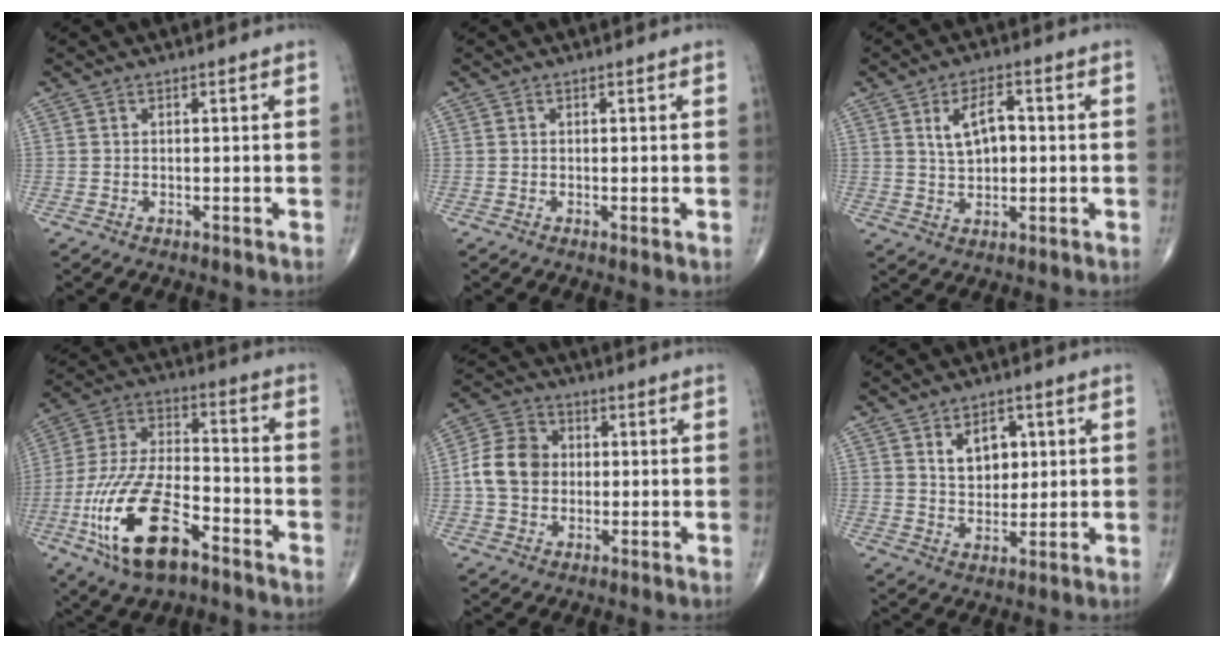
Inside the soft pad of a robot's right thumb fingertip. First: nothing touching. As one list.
[{"total": 0.5, "force": [0.0, 0.2, 0.5], "torque": [-0.012, -0.003, -0.002]}, {"total": 6.8, "force": [1.3, 3.8, 5.5], "torque": [-0.083, 0.004, 0.023]}, {"total": 19.7, "force": [-9.3, 8.5, 15.1], "torque": [-0.304, 0.044, -0.168]}, {"total": 9.6, "force": [-0.2, 7.8, 5.5], "torque": [-0.089, 0.022, -0.012]}, {"total": 7.3, "force": [2.4, 4.9, 4.8], "torque": [-0.044, -0.014, 0.042]}]